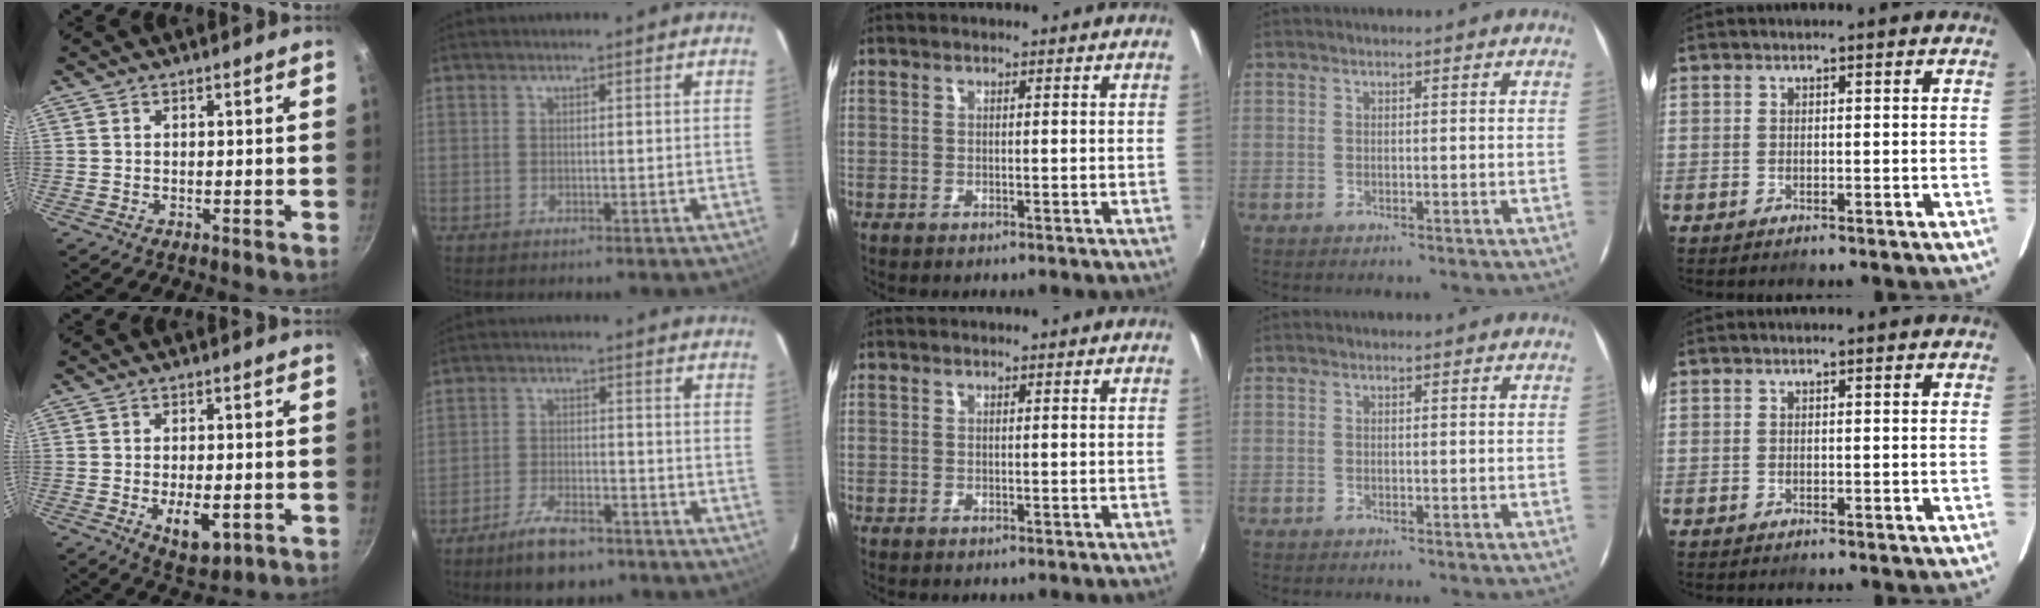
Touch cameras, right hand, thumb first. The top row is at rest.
{"thumb": {"total": 7.6, "force": [-2.0, 3.8, 6.2], "torque": [-0.079, -0.002, -0.019]}, "index": {"total": 8.6, "force": [-6.4, 3.4, 4.6], "torque": [-0.107, -0.002, -0.107]}}